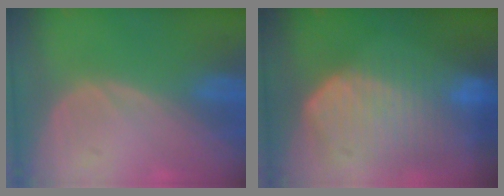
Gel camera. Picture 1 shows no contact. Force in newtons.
{"total": 10.5, "press": 9.2, "slide": 5.1}